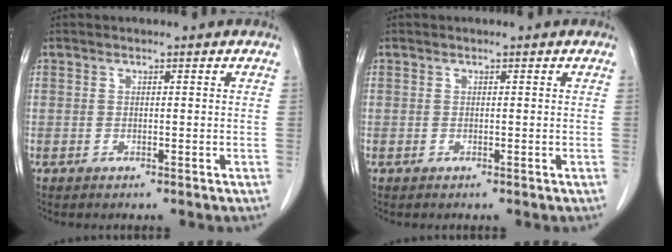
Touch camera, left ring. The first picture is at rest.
{"total": 0.0}